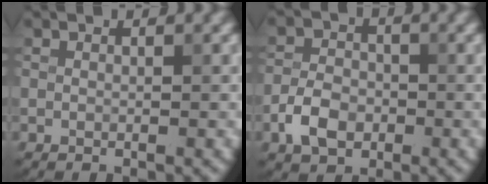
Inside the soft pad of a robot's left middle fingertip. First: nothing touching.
{"total": 3.8, "force": [-1.6, 2.5, 2.2], "torque": [-0.042, 0.003, -0.036]}